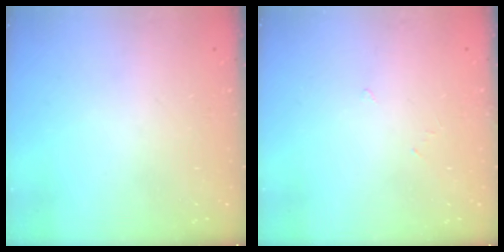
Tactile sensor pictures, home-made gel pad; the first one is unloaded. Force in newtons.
{"total": 2.6, "press": 2.6, "slide": 0.3}